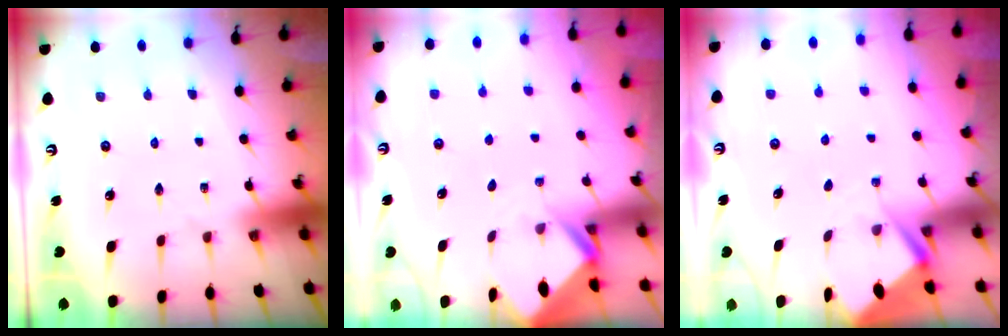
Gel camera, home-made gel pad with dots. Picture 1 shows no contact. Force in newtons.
{"total": 2.5, "press": 2.5, "slide": 0.2}
{"total": 2.8, "press": 2.8, "slide": 0.4}